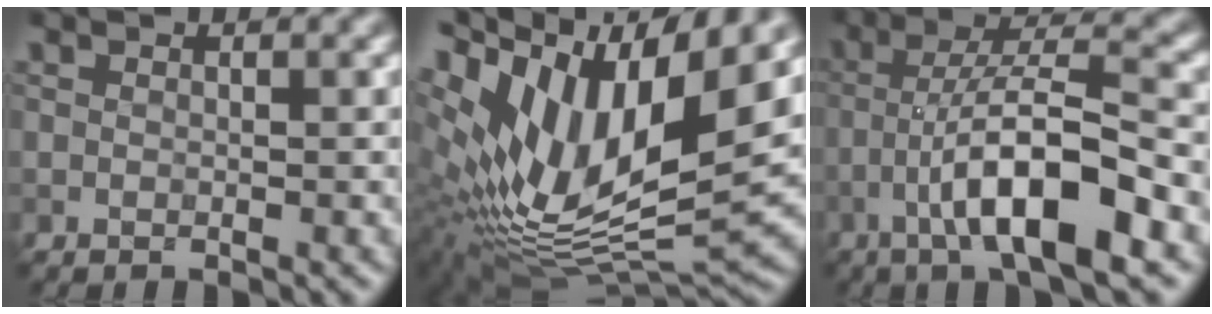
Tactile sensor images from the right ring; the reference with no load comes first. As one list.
[{"total": 16.1, "force": [4.8, 7.1, 13.6], "torque": [-0.276, 0.008, 0.083]}, {"total": 8.6, "force": [-3.5, 1.6, 7.7], "torque": [-0.124, 0.021, -0.064]}]